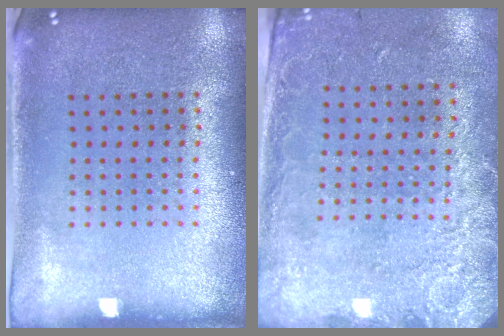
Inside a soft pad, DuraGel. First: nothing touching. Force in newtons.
{"total": 2.6, "press": 1.9, "slide": 1.8}